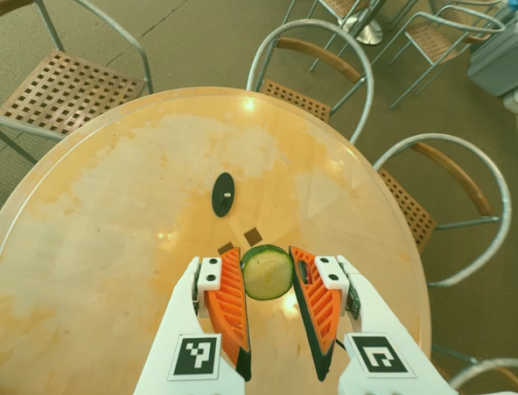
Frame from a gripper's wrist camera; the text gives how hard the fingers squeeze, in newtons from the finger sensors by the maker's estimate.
{"total": 9.3, "left": 9.2, "right": 9.4}